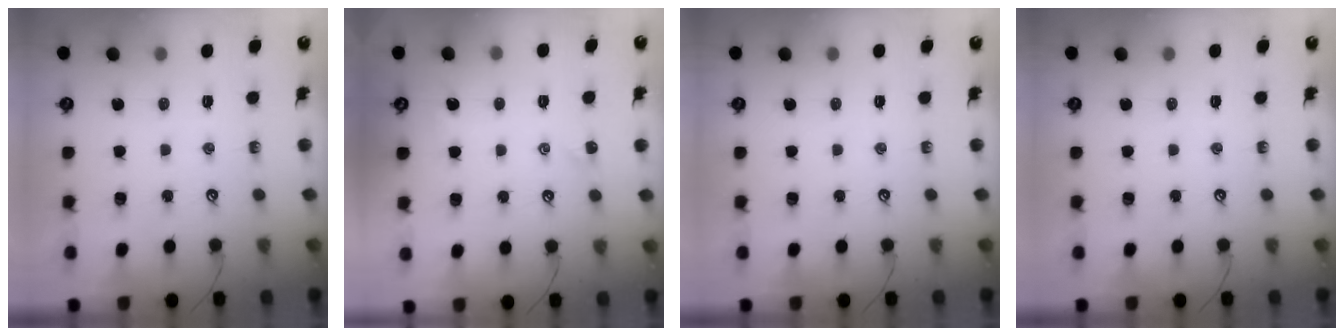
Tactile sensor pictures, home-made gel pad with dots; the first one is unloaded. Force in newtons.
{"total": 0.6, "press": 0.4, "slide": 0.4}
{"total": 0.0}
{"total": 0.0}